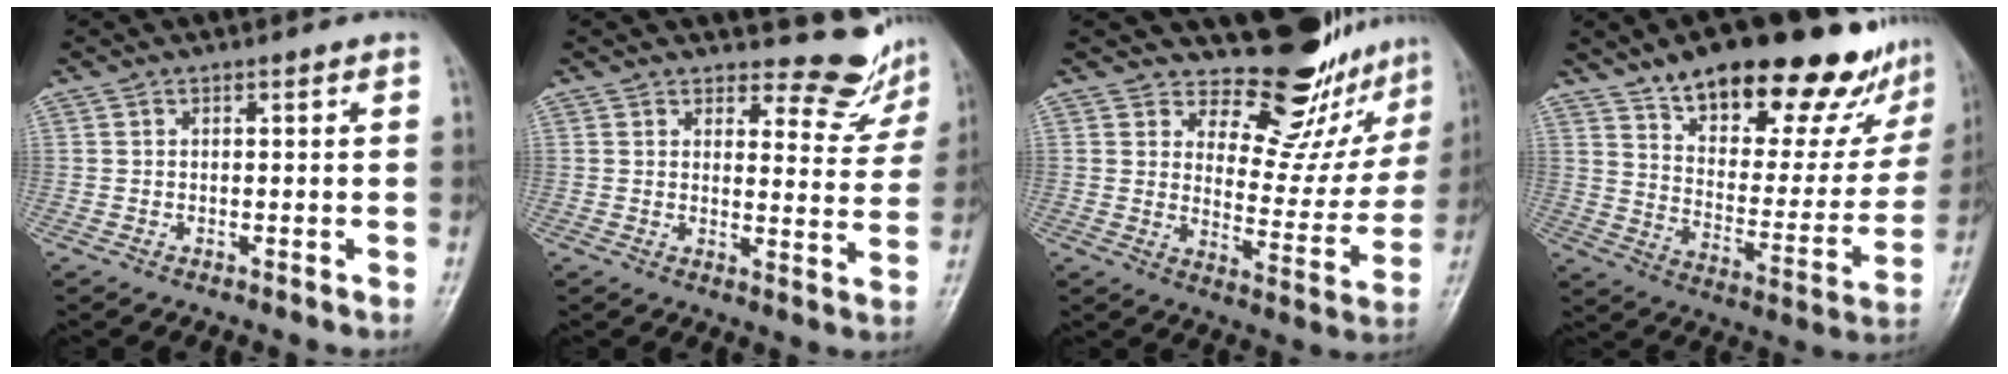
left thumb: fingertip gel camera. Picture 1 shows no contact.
{"total": 7.9, "force": [7.4, 2.5, 0.7], "torque": [0.019, -0.075, 0.082]}
{"total": 14.8, "force": [13.0, 5.9, 3.9], "torque": [-0.002, -0.117, 0.167]}
{"total": 28.1, "force": [19.9, 10.6, 16.8], "torque": [-0.196, -0.076, 0.286]}